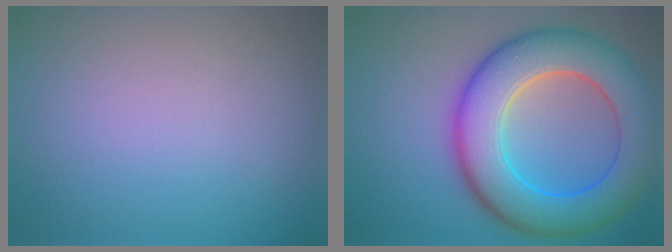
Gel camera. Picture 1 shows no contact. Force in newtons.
{"total": 10.4, "press": 10.4, "slide": 0.3}